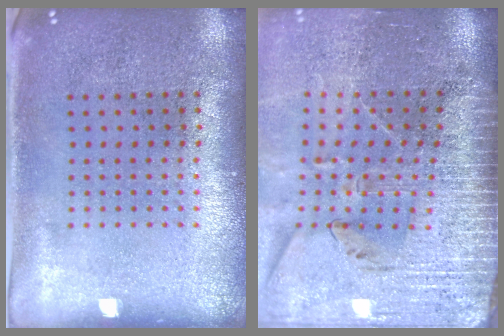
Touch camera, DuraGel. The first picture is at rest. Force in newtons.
{"total": 3.9, "press": 3.4, "slide": 1.9}